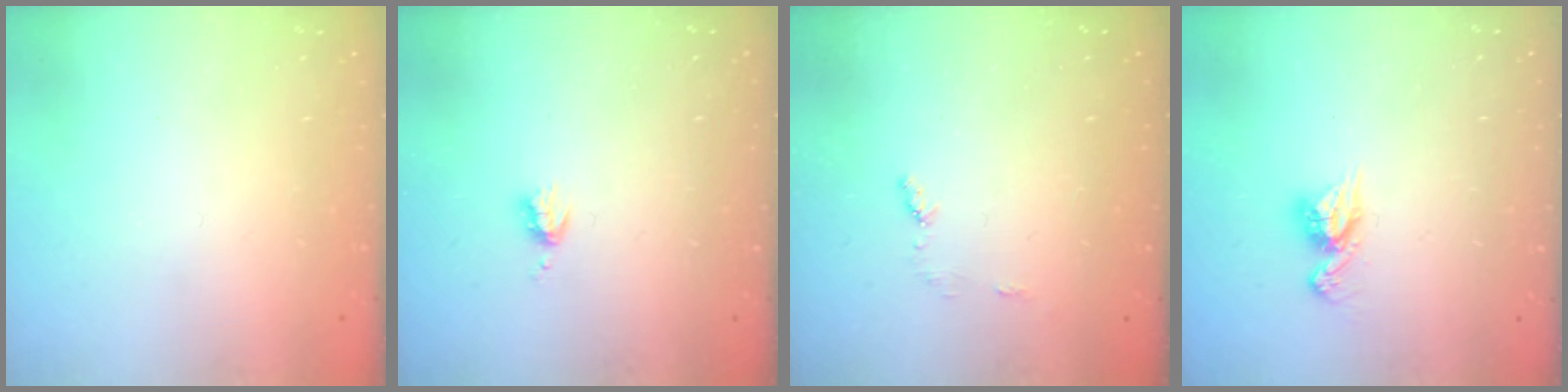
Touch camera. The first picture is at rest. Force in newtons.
{"total": 3.4, "press": 3.3, "slide": 0.5}
{"total": 4.3, "press": 4.2, "slide": 0.5}
{"total": 7.8, "press": 7.8, "slide": 0.6}